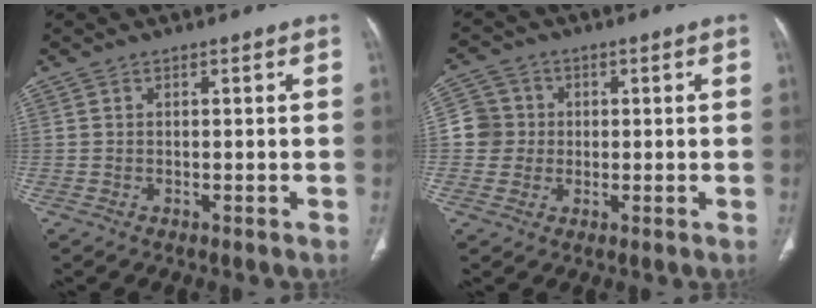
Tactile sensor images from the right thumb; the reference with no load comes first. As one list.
[{"total": 5.4, "force": [0.1, 5.4, 0.6], "torque": [0.019, 0.011, -0.006]}]